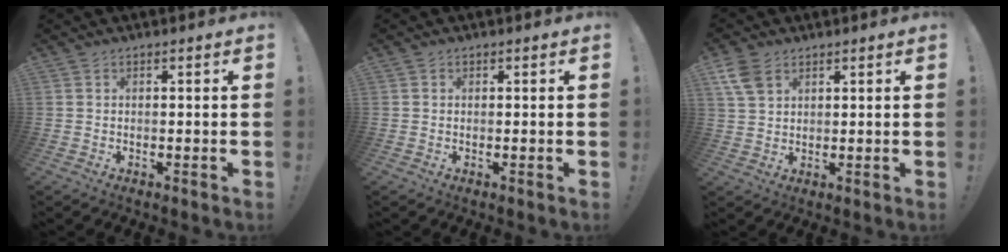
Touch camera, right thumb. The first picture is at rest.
{"total": 0.0}
{"total": 6.6, "force": [3.5, 4.1, 3.6], "torque": [-0.074, -0.009, 0.070]}